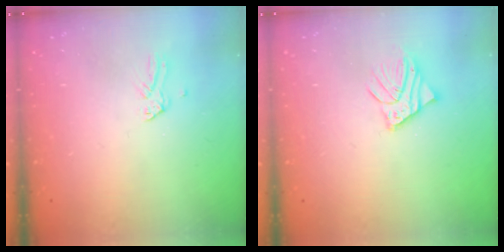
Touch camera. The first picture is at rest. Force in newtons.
{"total": 5.8, "press": 5.8, "slide": 0.7}